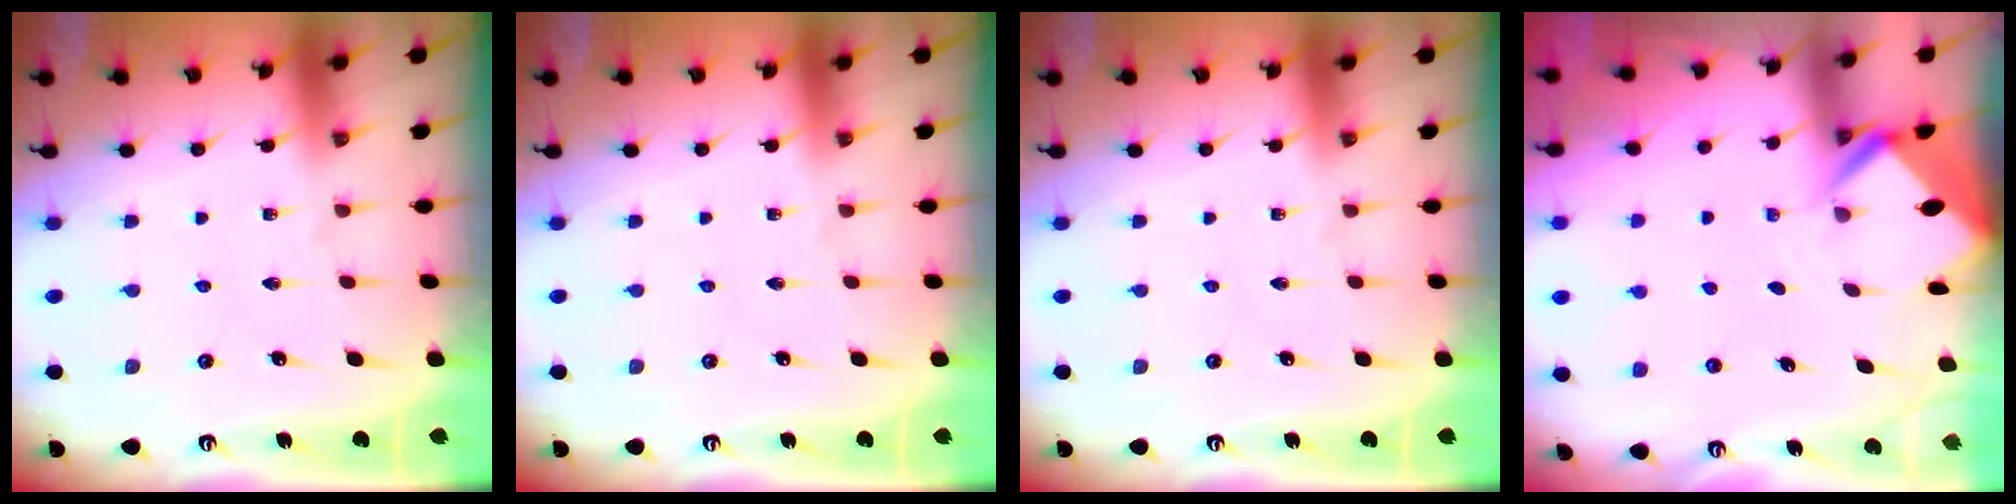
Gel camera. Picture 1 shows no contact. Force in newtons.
{"total": 0.0}
{"total": 0.0}
{"total": 3.4, "press": 3.4, "slide": 0.2}